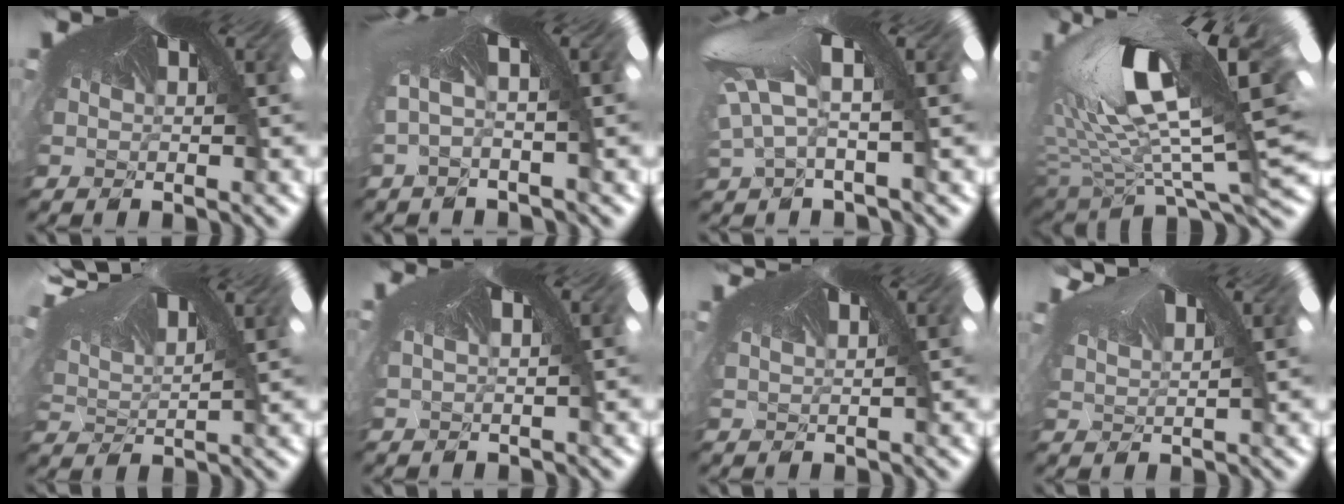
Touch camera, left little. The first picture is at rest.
{"total": 3.6, "force": [-2.7, -1.6, 1.7], "torque": [-0.038, 0.002, -0.025]}
{"total": 3.6, "force": [-2.9, -2.0, 0.7], "torque": [-0.061, -0.028, -0.015]}
{"total": 2.9, "force": [-2.8, 0.3, 0.7], "torque": [-0.066, -0.055, -0.024]}
{"total": 1.4, "force": [0.6, -0.3, 1.2], "torque": [-0.054, 0.010, 0.016]}
{"total": 0.7, "force": [-0.4, 0.0, 0.6], "torque": [-0.025, 0.013, -0.003]}
{"total": 0.7, "force": [0.3, -0.2, -0.6], "torque": [-0.012, 0.009, -0.002]}
{"total": 1.8, "force": [0.8, 1.2, 1.0], "torque": [-0.060, 0.012, 0.024]}